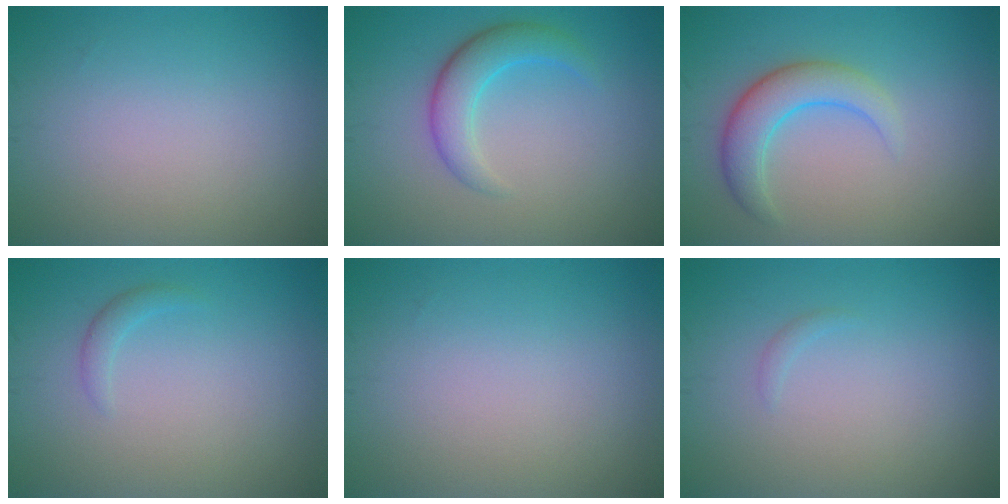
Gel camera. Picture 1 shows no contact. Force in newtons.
{"total": 3.6, "press": 3.6, "slide": 0.2}
{"total": 4.0, "press": 4.0, "slide": 0.1}
{"total": 1.0, "press": 1.0, "slide": 0.0}
{"total": 0.0}
{"total": 0.5, "press": 0.5, "slide": 0.1}